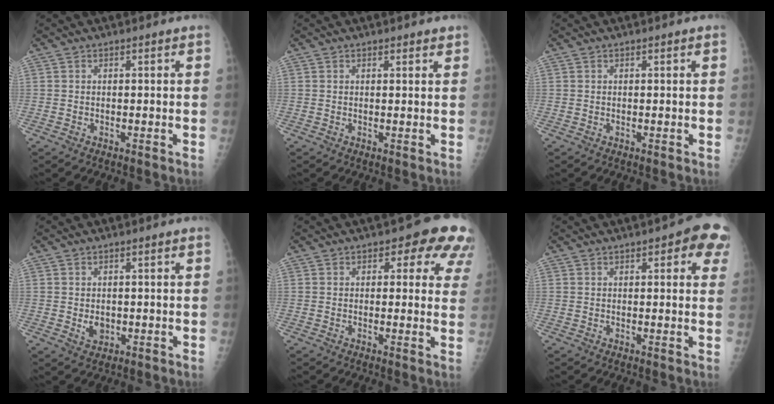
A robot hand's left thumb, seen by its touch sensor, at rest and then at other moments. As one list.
[{"total": 1.1, "force": [0.9, 0.4, 0.5], "torque": [-0.001, -0.005, 0.010]}, {"total": 0.0}, {"total": 2.8, "force": [-0.2, 2.1, 1.8], "torque": [-0.020, -0.002, 0.005]}, {"total": 9.5, "force": [5.0, 5.0, 6.3], "torque": [-0.019, -0.017, 0.044]}, {"total": 8.4, "force": [3.9, 3.0, 6.7], "torque": [-0.048, -0.005, 0.036]}]